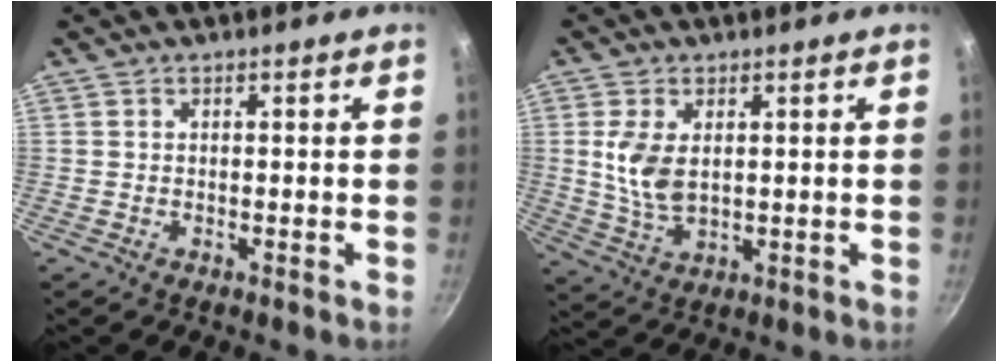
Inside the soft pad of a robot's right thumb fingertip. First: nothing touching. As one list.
[{"total": 7.4, "force": [1.4, 4.3, 5.9], "torque": [-0.119, -0.012, 0.032]}]